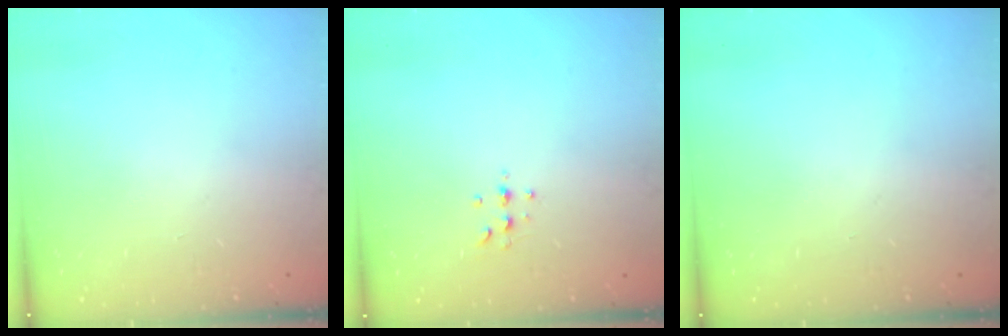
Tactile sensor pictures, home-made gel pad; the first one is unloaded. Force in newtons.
{"total": 3.5, "press": 3.4, "slide": 0.3}
{"total": 0.0}